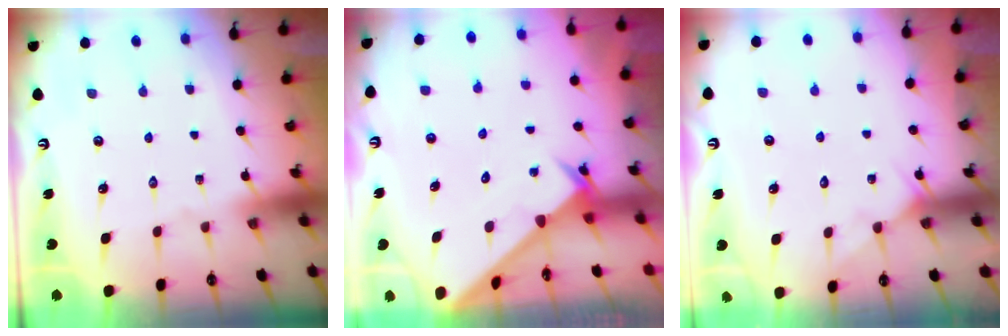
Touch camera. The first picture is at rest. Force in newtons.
{"total": 2.6, "press": 2.6, "slide": 0.2}
{"total": 4.2, "press": 4.2, "slide": 0.4}